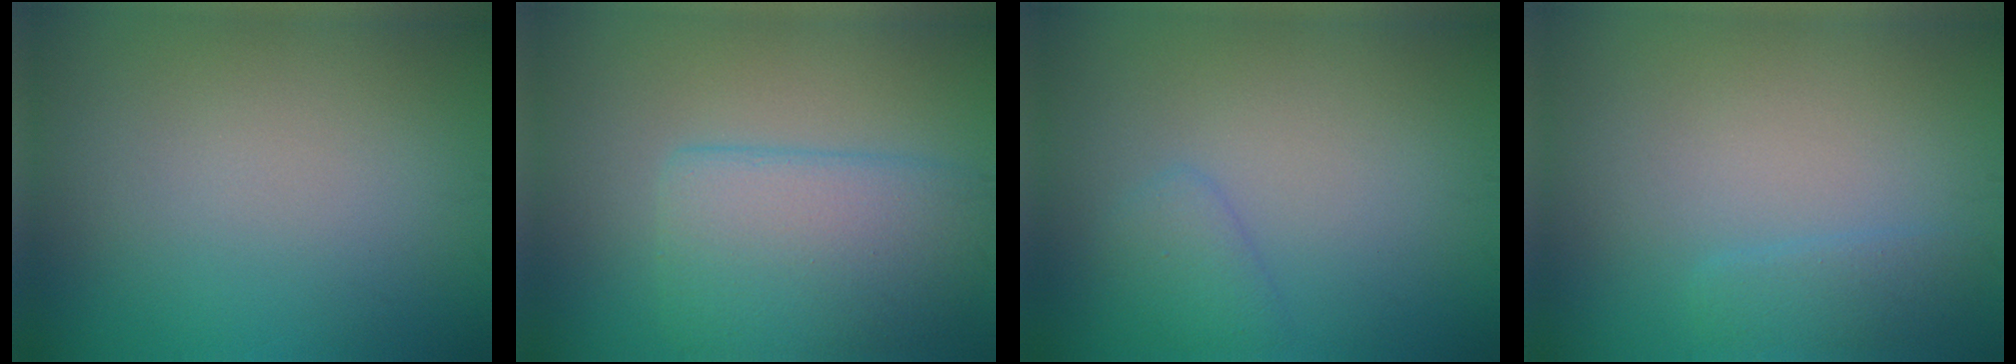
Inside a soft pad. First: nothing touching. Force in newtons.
{"total": 6.3, "press": 6.3, "slide": 0.3}
{"total": 1.8, "press": 1.8, "slide": 0.1}
{"total": 1.7, "press": 1.7, "slide": 0.1}